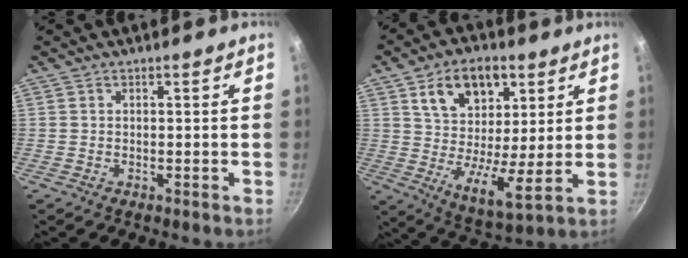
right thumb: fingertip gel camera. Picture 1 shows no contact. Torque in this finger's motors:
{"motor_torque": [-0.85, 1.71, 0.16, -0.01, 0.41]}